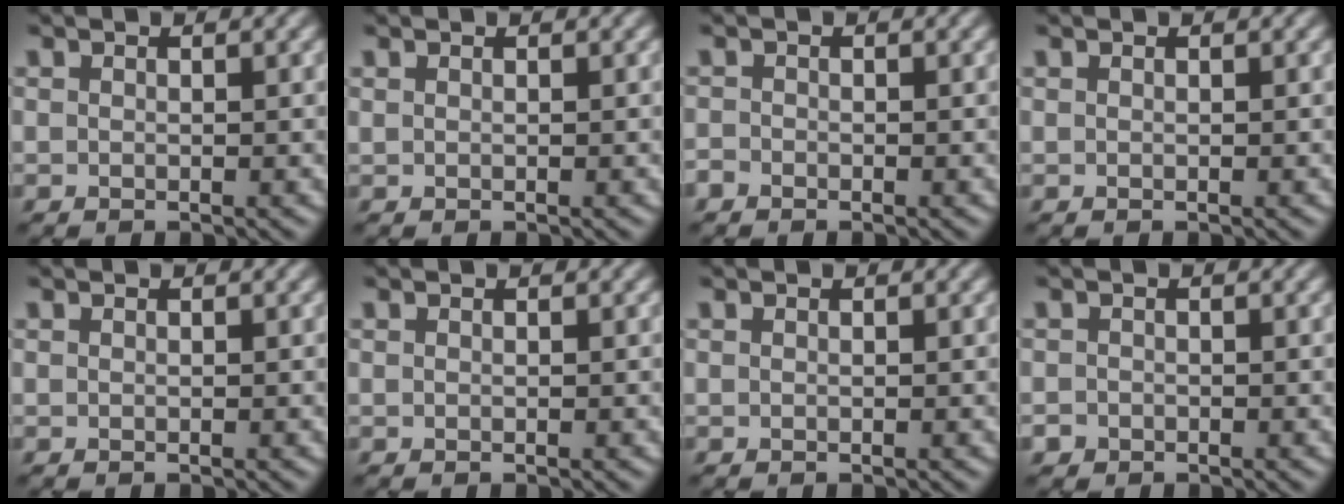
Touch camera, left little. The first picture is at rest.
{"total": 0.0}
{"total": 0.9, "force": [-0.7, 0.6, -0.1], "torque": [0.012, -0.001, -0.018]}
{"total": 0.0}
{"total": 0.0}
{"total": 0.0}
{"total": 0.0}
{"total": 0.8, "force": [-0.5, 0.5, -0.1], "torque": [0.012, -0.002, -0.014]}